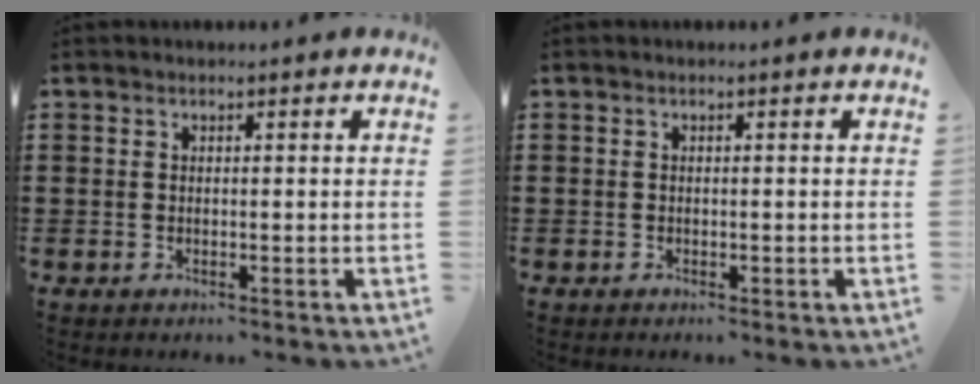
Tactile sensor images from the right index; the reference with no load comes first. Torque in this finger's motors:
{"motor_torque": [0.14, 0.01, -0.14, -0.04]}